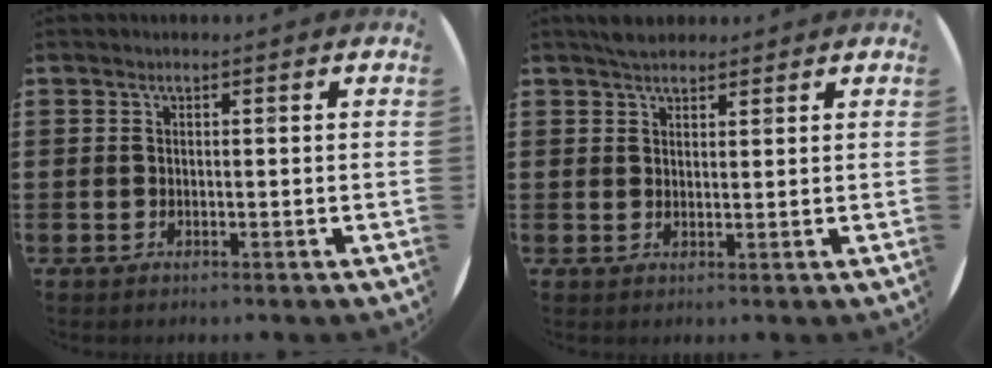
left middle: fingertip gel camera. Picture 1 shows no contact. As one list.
[{"total": 2.5, "force": [2.3, 1.0, 0.4], "torque": [-0.004, 0.003, 0.043]}]